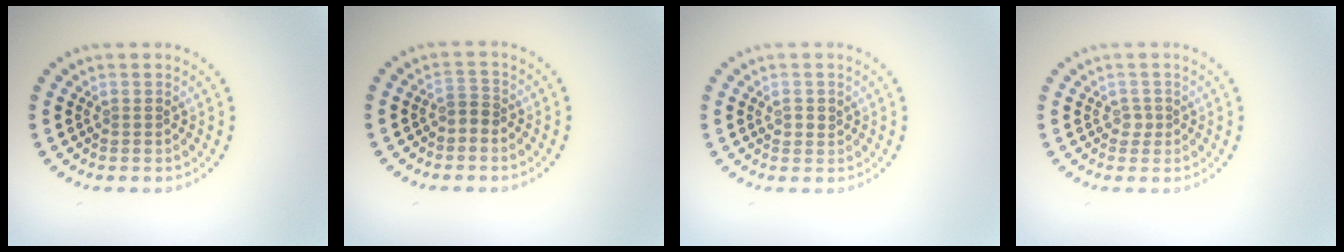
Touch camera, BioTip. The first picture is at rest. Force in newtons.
{"total": 1.4, "press": 1.1, "slide": 0.8}
{"total": 1.2, "press": 1.1, "slide": 0.5}
{"total": 1.0, "press": 0.7, "slide": 0.6}